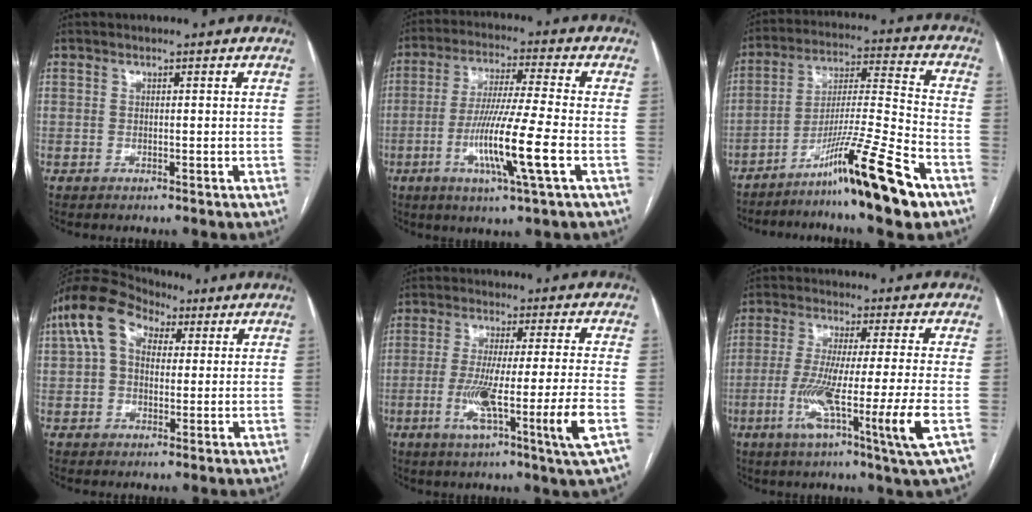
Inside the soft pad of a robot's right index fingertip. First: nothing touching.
{"total": 12.6, "force": [-3.8, -0.6, 12.0], "torque": [-0.234, -0.018, -0.076]}
{"total": 15.9, "force": [-10.2, -1.0, 12.1], "torque": [-0.215, -0.015, -0.176]}
{"total": 10.4, "force": [4.2, 6.7, 6.7], "torque": [-0.144, 0.052, 0.071]}
{"total": 12.4, "force": [-3.6, -1.5, 11.8], "torque": [-0.215, -0.028, -0.067]}
{"total": 13.4, "force": [-4.0, -1.5, 12.7], "torque": [-0.241, -0.037, -0.077]}